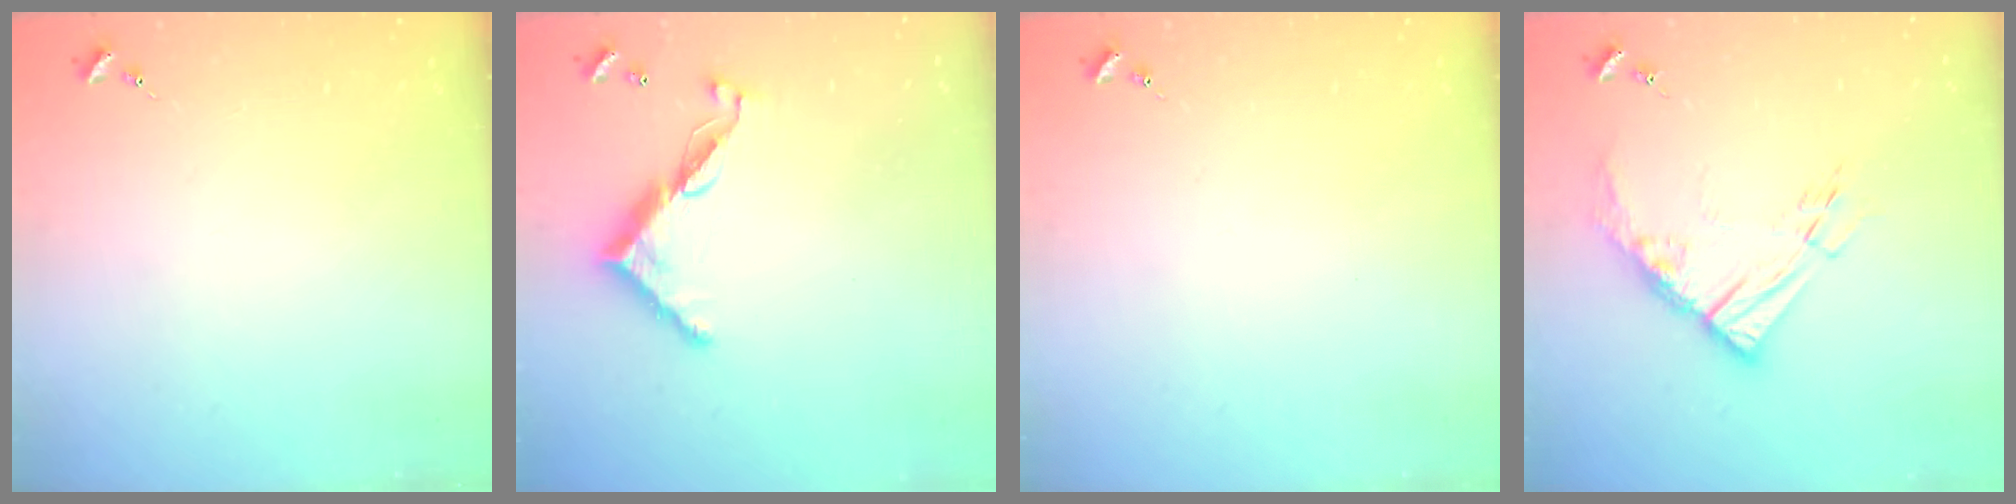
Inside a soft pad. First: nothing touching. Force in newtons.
{"total": 11.0, "press": 11.0, "slide": 0.4}
{"total": 0.0}
{"total": 12.7, "press": 12.6, "slide": 1.3}